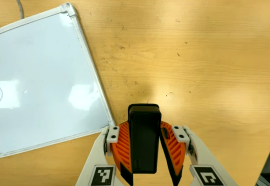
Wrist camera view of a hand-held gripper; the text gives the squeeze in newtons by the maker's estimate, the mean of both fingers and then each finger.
{"total": 5.7, "left": 4.7, "right": 6.8}